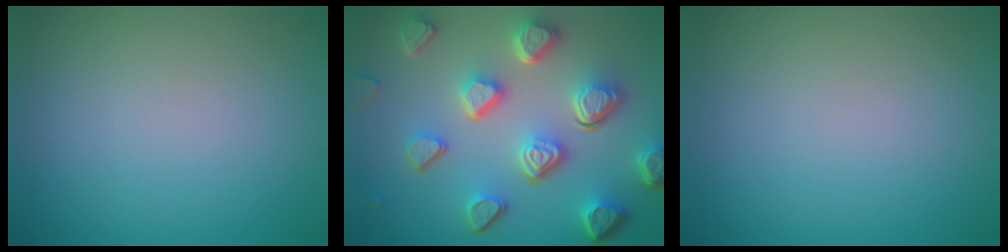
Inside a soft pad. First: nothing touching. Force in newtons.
{"total": 7.5, "press": 5.6, "slide": 5.1}
{"total": 0.0}